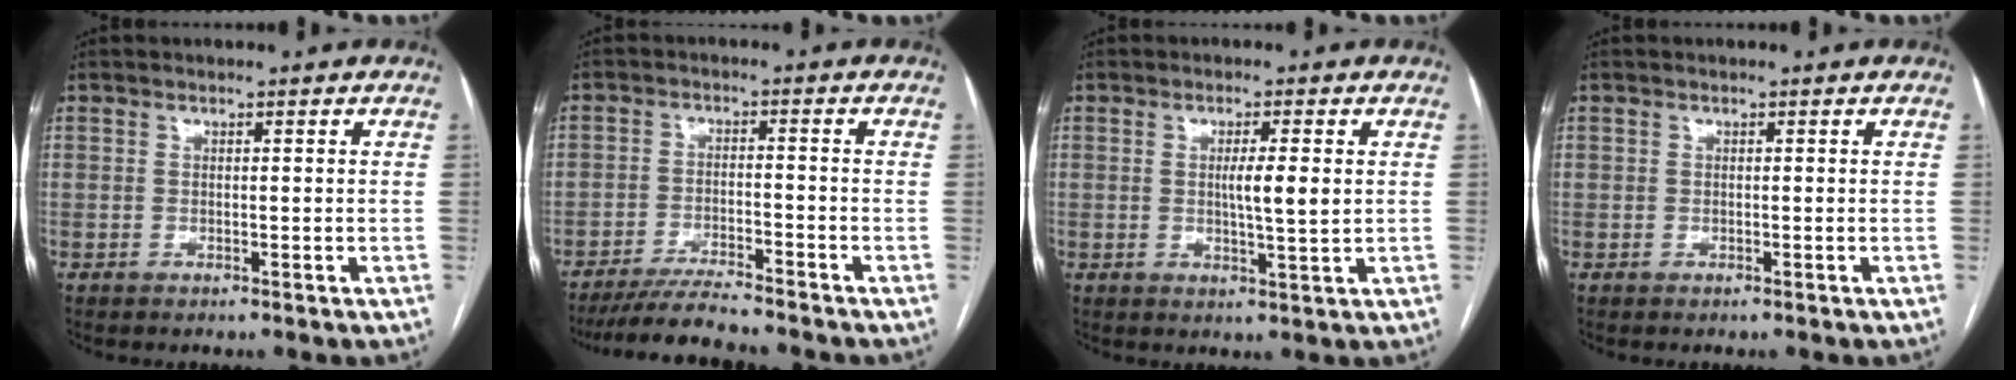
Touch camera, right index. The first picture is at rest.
{"total": 7.8, "force": [-7.2, 0.0, 2.9], "torque": [-0.047, -0.019, -0.125]}
{"total": 4.2, "force": [0.5, 0.0, 4.2], "torque": [-0.070, -0.006, 0.007]}
{"total": 0.0}